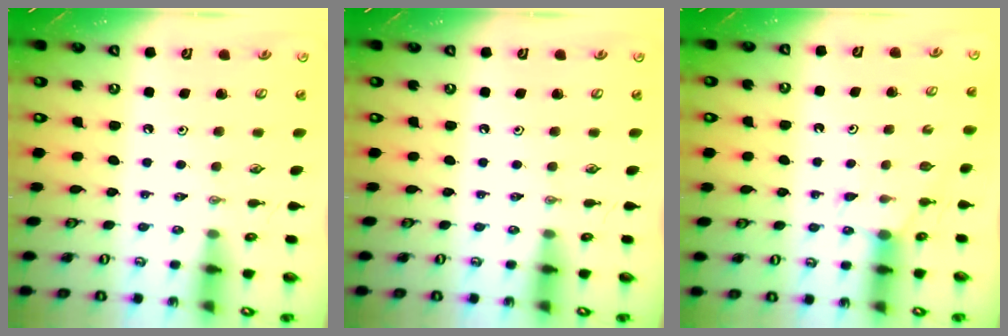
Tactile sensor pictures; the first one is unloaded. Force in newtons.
{"total": 0.0}
{"total": 2.9, "press": 2.9, "slide": 0.3}